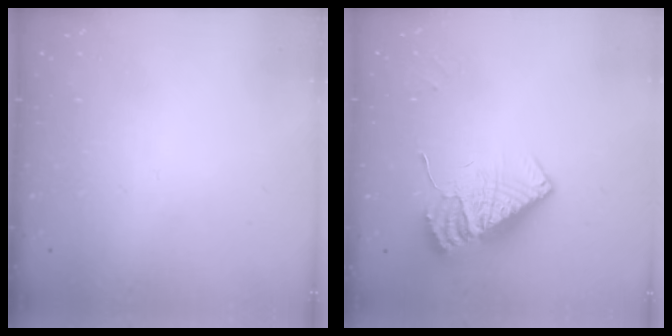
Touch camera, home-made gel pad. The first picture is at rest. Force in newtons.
{"total": 11.8, "press": 11.8, "slide": 1.0}